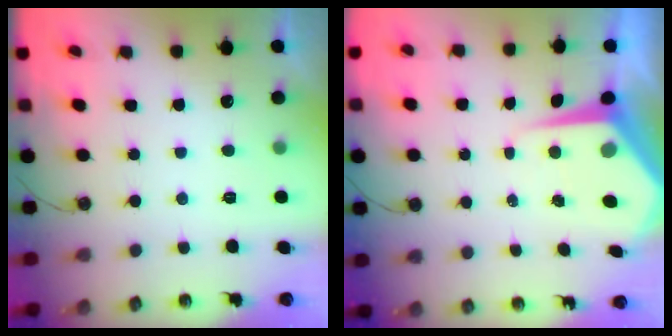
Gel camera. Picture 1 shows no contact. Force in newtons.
{"total": 8.4, "press": 8.4, "slide": 0.8}